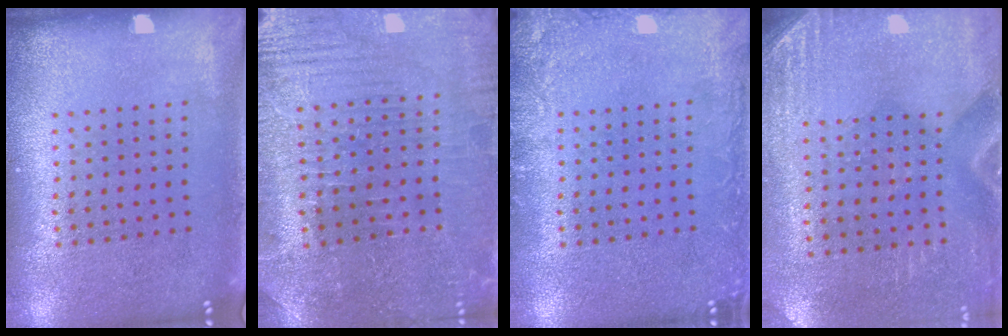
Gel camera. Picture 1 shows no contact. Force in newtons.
{"total": 1.6, "press": 1.6, "slide": 0.4}
{"total": 2.0, "press": 2.0, "slide": 0.2}
{"total": 2.8, "press": 2.5, "slide": 1.3}